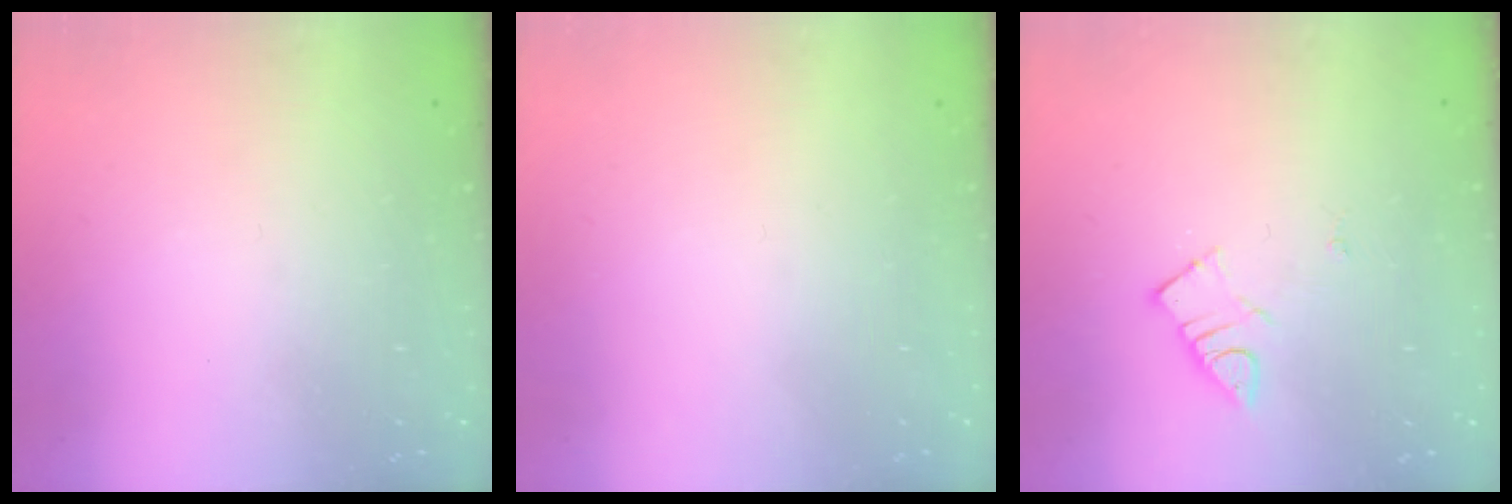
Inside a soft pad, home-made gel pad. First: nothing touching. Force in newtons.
{"total": 1.5, "press": 1.5, "slide": 0.1}
{"total": 3.8, "press": 3.7, "slide": 0.4}